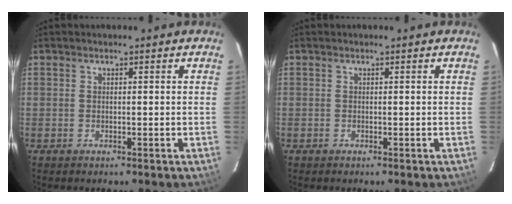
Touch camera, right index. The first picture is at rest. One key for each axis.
{"total": 0.0}